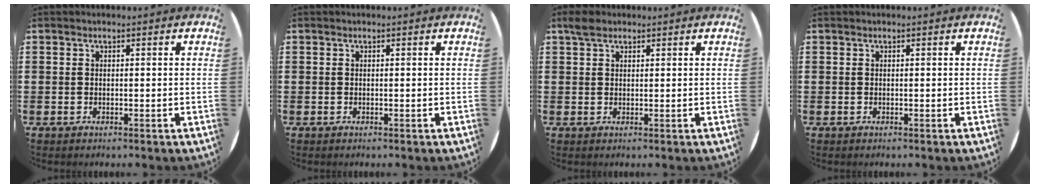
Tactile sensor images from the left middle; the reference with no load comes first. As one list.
[{"total": 0.0}, {"total": 2.0, "force": [1.6, 1.0, 0.7], "torque": [0.000, 0.000, 0.028]}, {"total": 0.0}]